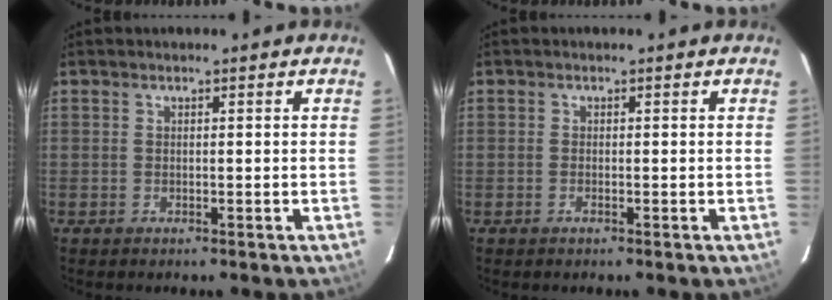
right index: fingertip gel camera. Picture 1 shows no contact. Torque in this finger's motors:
{"motor_torque": [0.13, 0.01, -0.01, 0.01]}